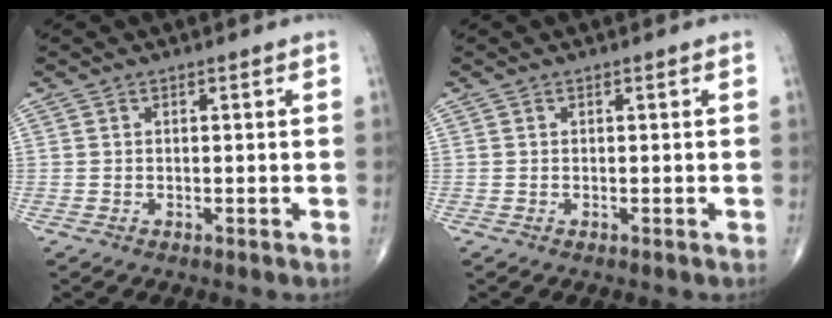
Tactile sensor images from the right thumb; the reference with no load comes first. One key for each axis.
{"total": 0.0}